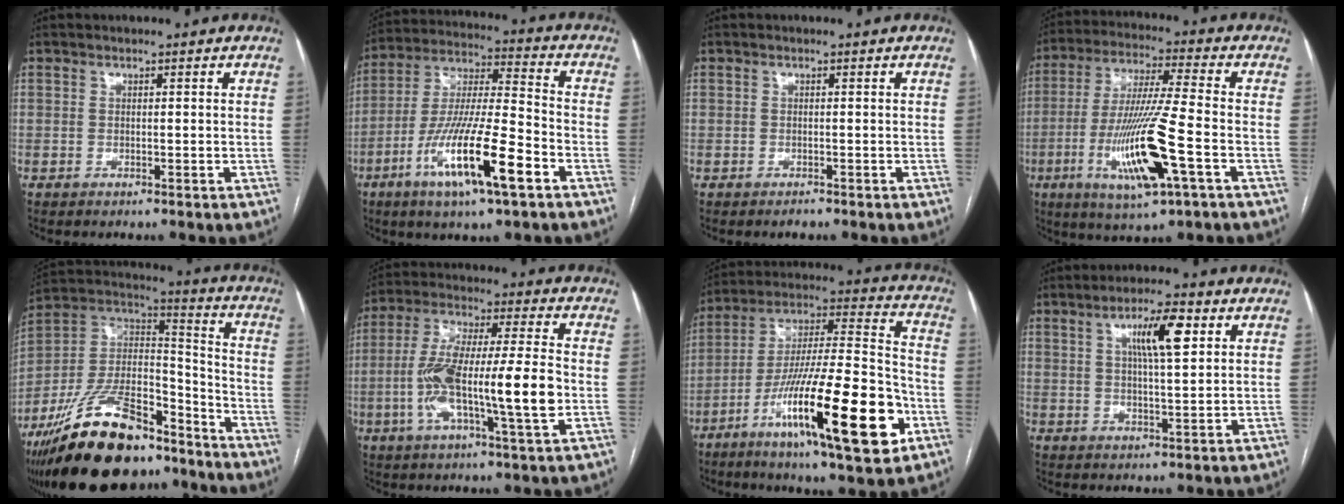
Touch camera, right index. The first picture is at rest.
{"total": 16.7, "force": [-7.6, 1.6, 14.8], "torque": [-0.289, -0.017, -0.136]}
{"total": 0.9, "force": [-0.8, 0.4, 0.2], "torque": [-0.003, 0.001, -0.009]}
{"total": 15.8, "force": [-5.1, 0.7, 14.9], "torque": [-0.301, -0.019, -0.091]}
{"total": 26.3, "force": [-19.4, 9.3, 15.1], "torque": [-0.288, 0.001, -0.337]}
{"total": 16.8, "force": [-2.9, 1.6, 16.5], "torque": [-0.312, 0.009, -0.051]}
{"total": 25.2, "force": [-10.5, 3.3, 22.7], "torque": [-0.371, -0.023, -0.170]}
{"total": 7.5, "force": [2.8, 1.1, 6.9], "torque": [-0.122, 0.010, 0.047]}